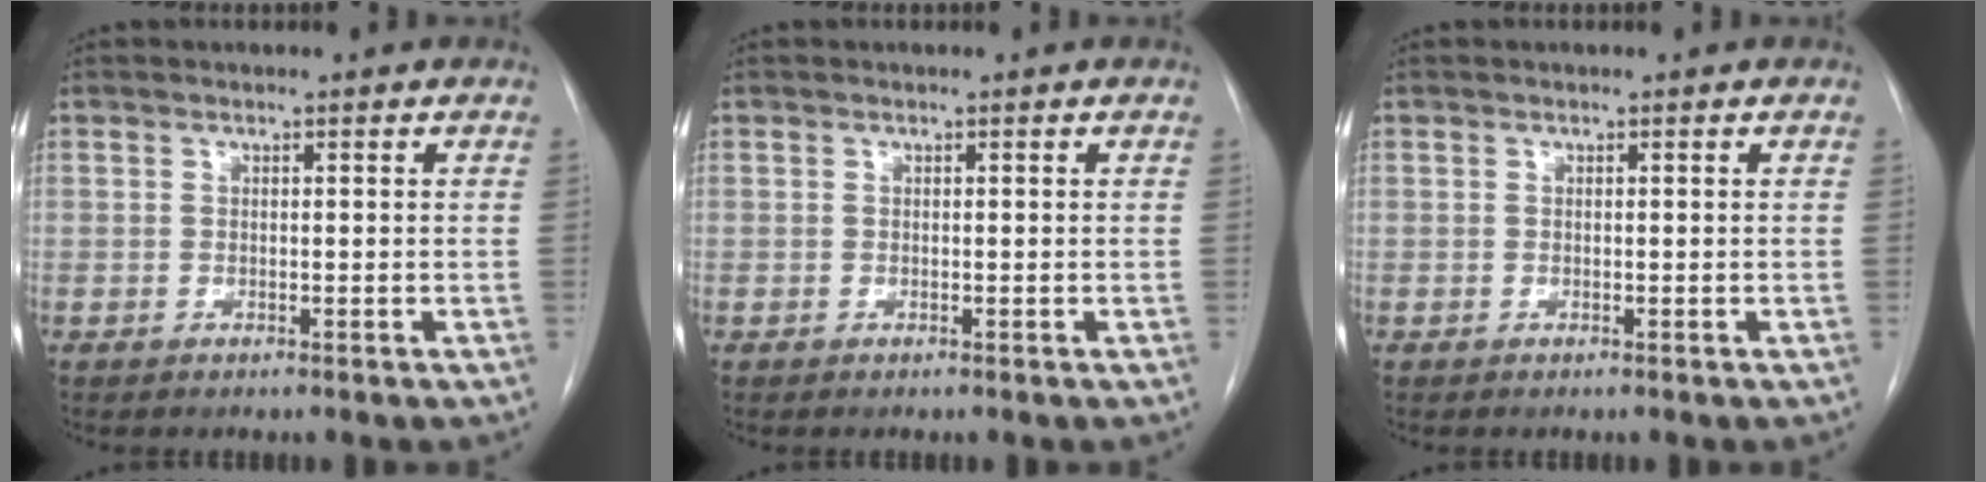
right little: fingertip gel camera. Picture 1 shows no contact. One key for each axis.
{"total": 0.0}
{"total": 0.0}